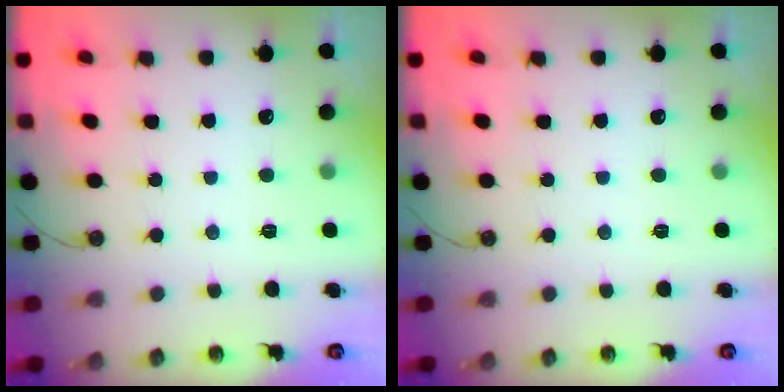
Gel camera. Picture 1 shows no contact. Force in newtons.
{"total": 0.0}